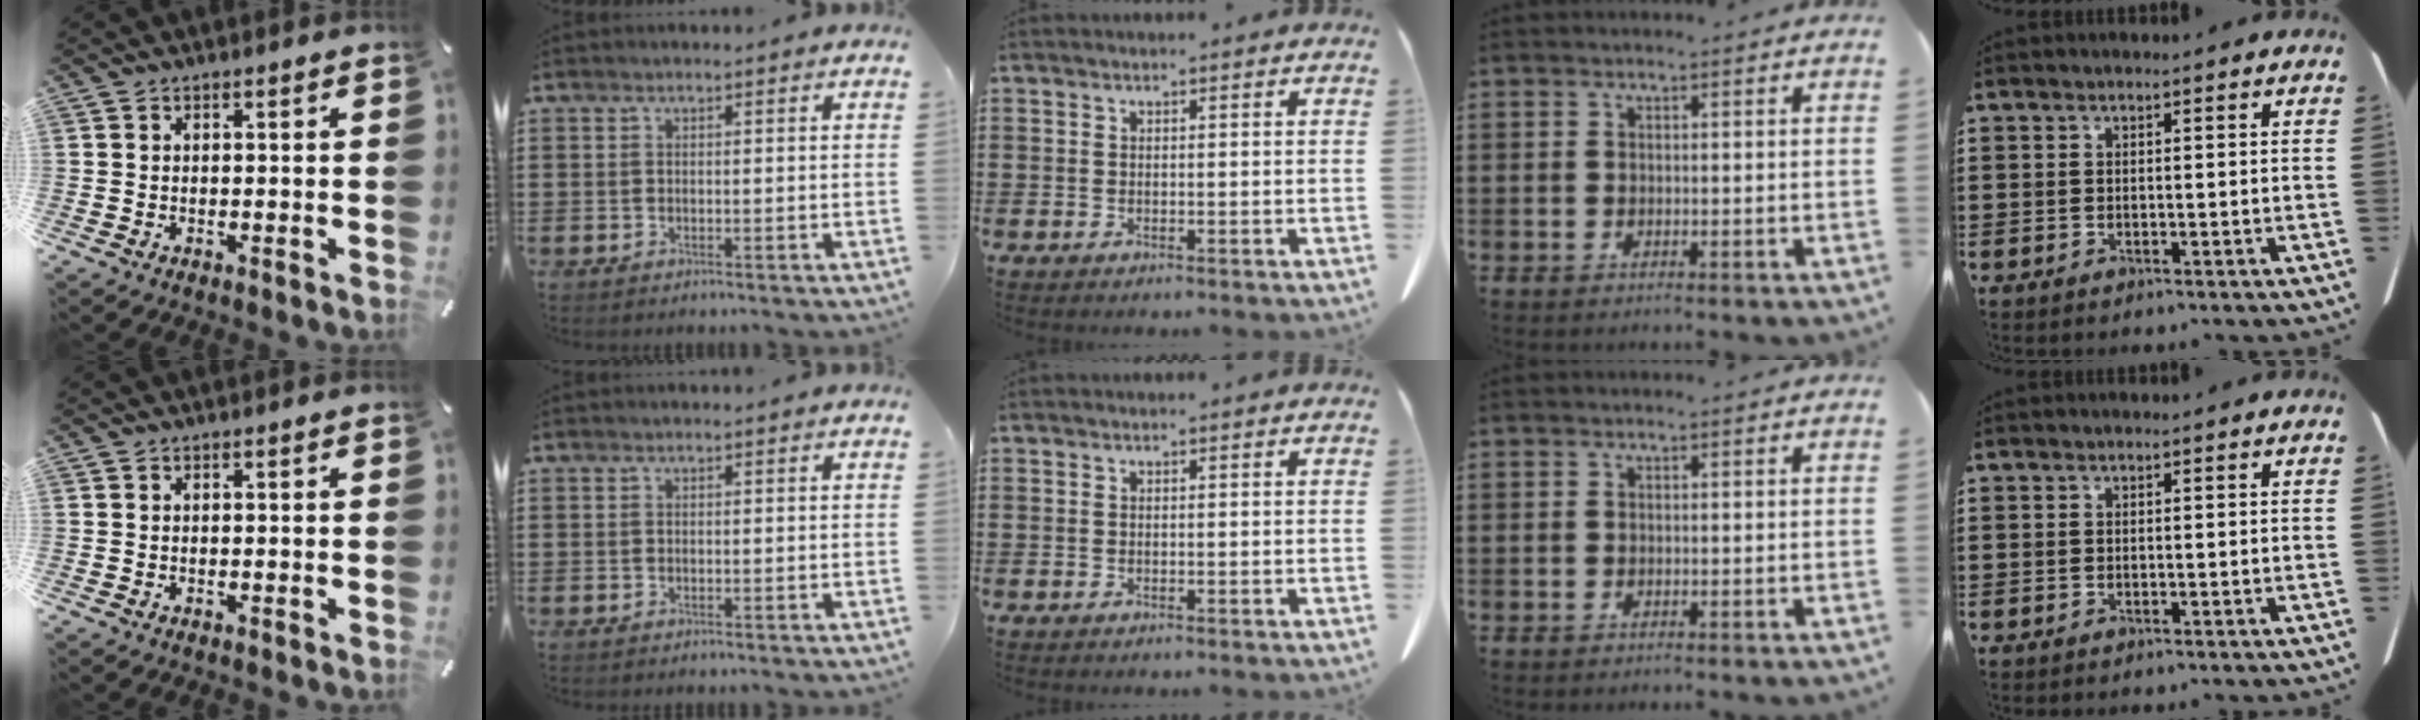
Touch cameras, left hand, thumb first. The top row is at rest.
{}